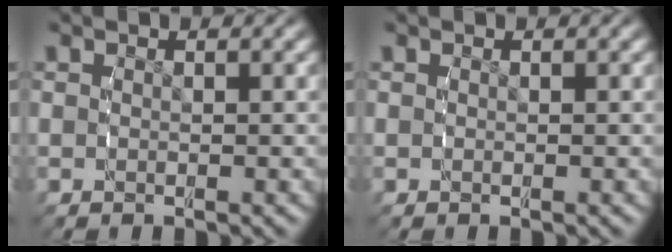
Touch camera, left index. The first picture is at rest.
{"total": 0.0}